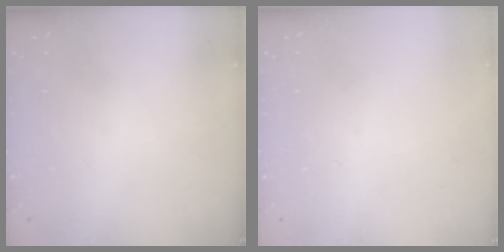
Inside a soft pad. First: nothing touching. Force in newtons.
{"total": 0.0}